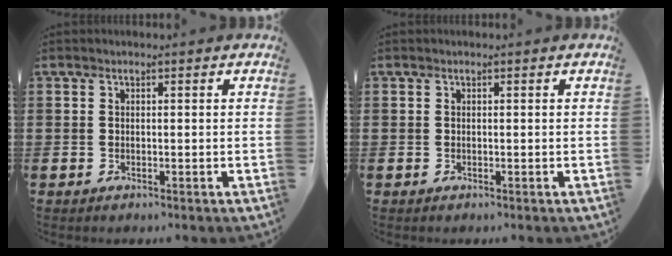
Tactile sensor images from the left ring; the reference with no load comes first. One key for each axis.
{"total": 0.0}